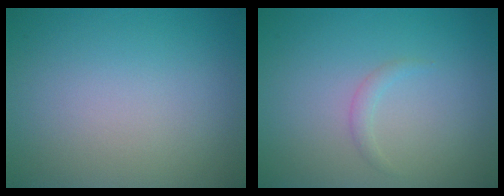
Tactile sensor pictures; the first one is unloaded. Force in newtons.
{"total": 0.9, "press": 0.9, "slide": 0.0}